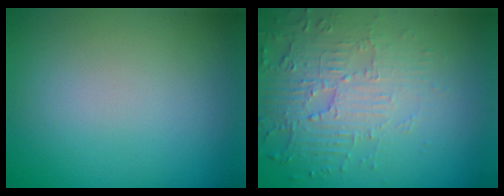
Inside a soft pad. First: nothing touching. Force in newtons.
{"total": 5.9, "press": 3.8, "slide": 4.5}